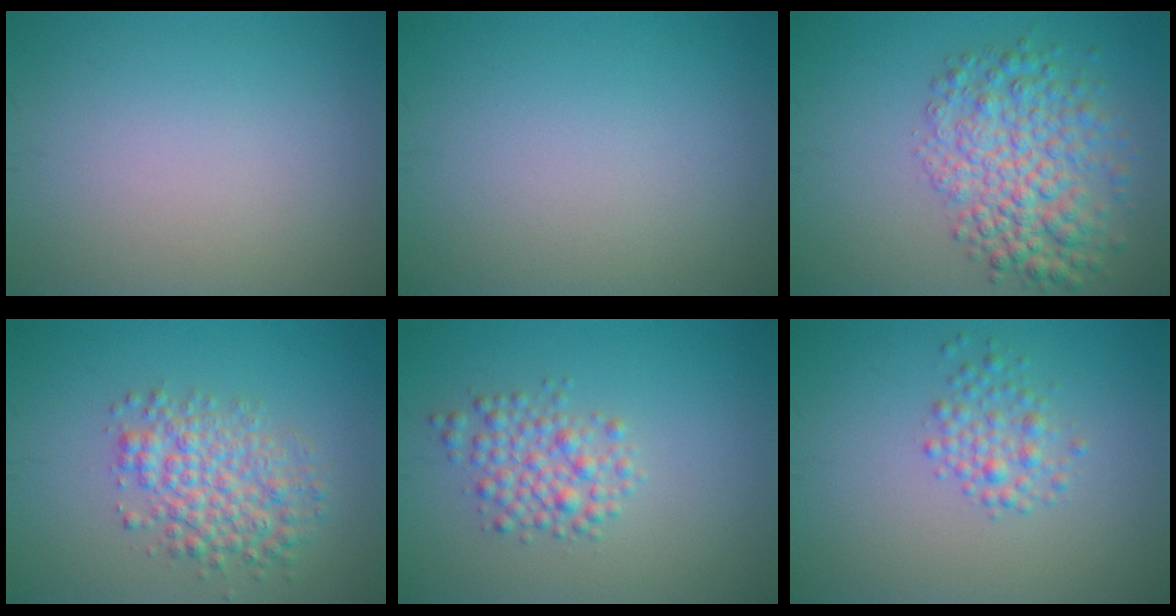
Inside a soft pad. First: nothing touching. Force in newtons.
{"total": 0.0}
{"total": 6.3, "press": 6.2, "slide": 0.2}
{"total": 4.6, "press": 4.6, "slide": 0.2}
{"total": 3.0, "press": 3.0, "slide": 0.1}
{"total": 2.2, "press": 2.2, "slide": 0.1}